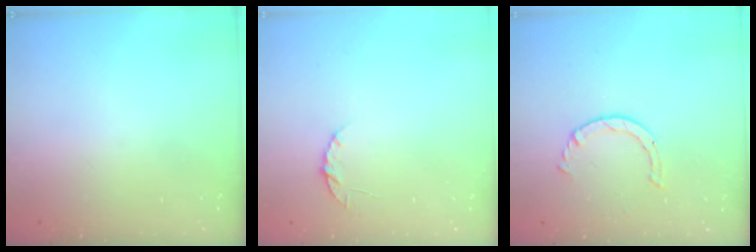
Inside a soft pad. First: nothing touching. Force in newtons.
{"total": 4.3, "press": 4.3, "slide": 0.5}
{"total": 2.6, "press": 2.6, "slide": 0.3}